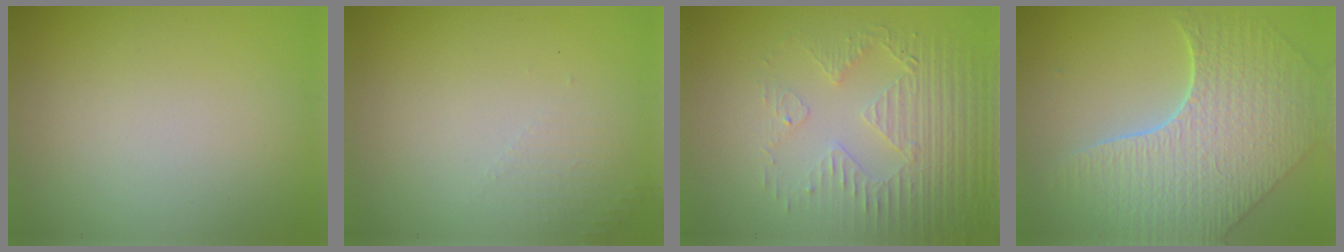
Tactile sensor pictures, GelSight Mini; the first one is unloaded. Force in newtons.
{"total": 1.3, "press": 1.2, "slide": 0.4}
{"total": 4.2, "press": 3.2, "slide": 2.6}
{"total": 8.2, "press": 5.9, "slide": 5.6}